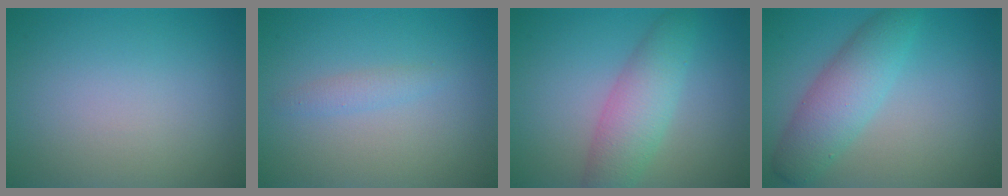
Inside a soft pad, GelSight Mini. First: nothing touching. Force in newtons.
{"total": 1.1, "press": 1.1, "slide": 0.1}
{"total": 4.5, "press": 4.5, "slide": 0.0}
{"total": 4.6, "press": 4.6, "slide": 0.1}